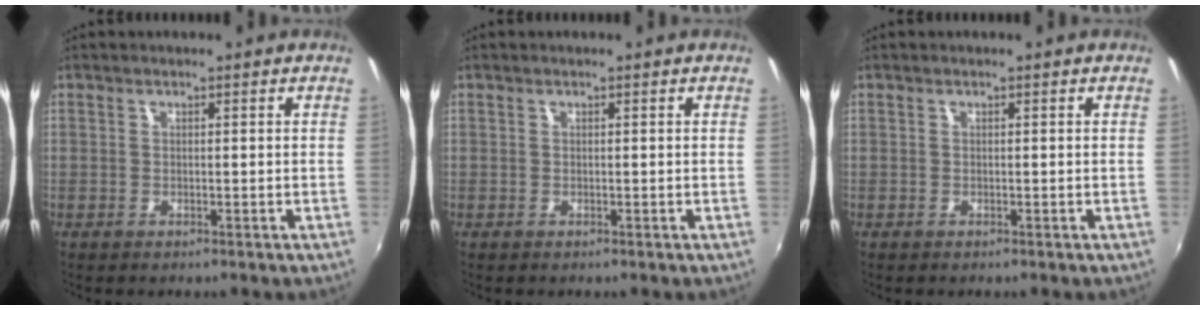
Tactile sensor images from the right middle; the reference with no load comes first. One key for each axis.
{"total": 0.0}
{"total": 0.0}